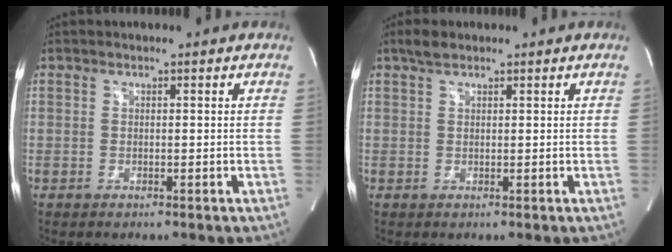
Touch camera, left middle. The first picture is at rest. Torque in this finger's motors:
{"motor_torque": [0.04, -0.04, -0.16, 0.02]}